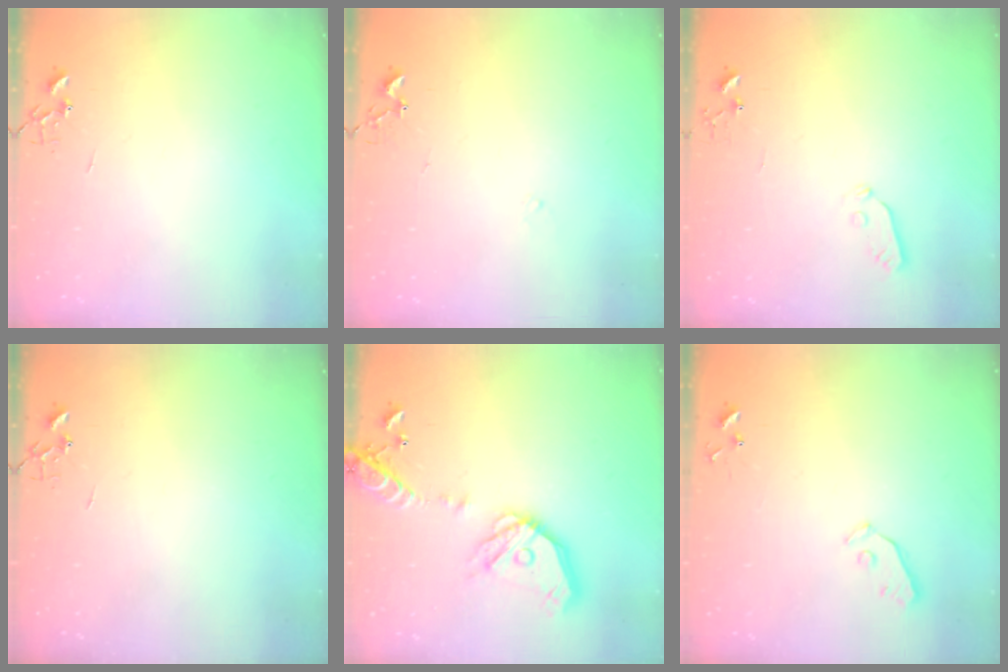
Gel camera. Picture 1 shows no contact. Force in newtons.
{"total": 6.5, "press": 6.5, "slide": 0.7}
{"total": 3.6, "press": 3.6, "slide": 0.6}
{"total": 0.0}
{"total": 18.1, "press": 17.8, "slide": 3.3}
{"total": 4.0, "press": 4.0, "slide": 0.2}